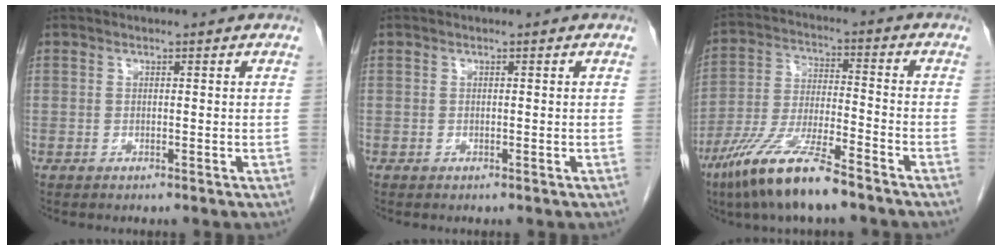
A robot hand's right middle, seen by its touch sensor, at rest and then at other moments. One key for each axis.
{"total": 0.0}
{"total": 13.0, "fx": -9.0, "fy": 1.4, "fz": 9.2, "tx": -0.193, "ty": -0.031, "tz": -0.169}